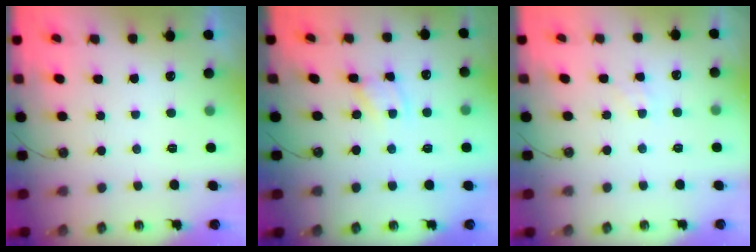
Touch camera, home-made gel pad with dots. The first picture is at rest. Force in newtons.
{"total": 1.9, "press": 1.9, "slide": 0.1}
{"total": 2.7, "press": 2.6, "slide": 0.5}